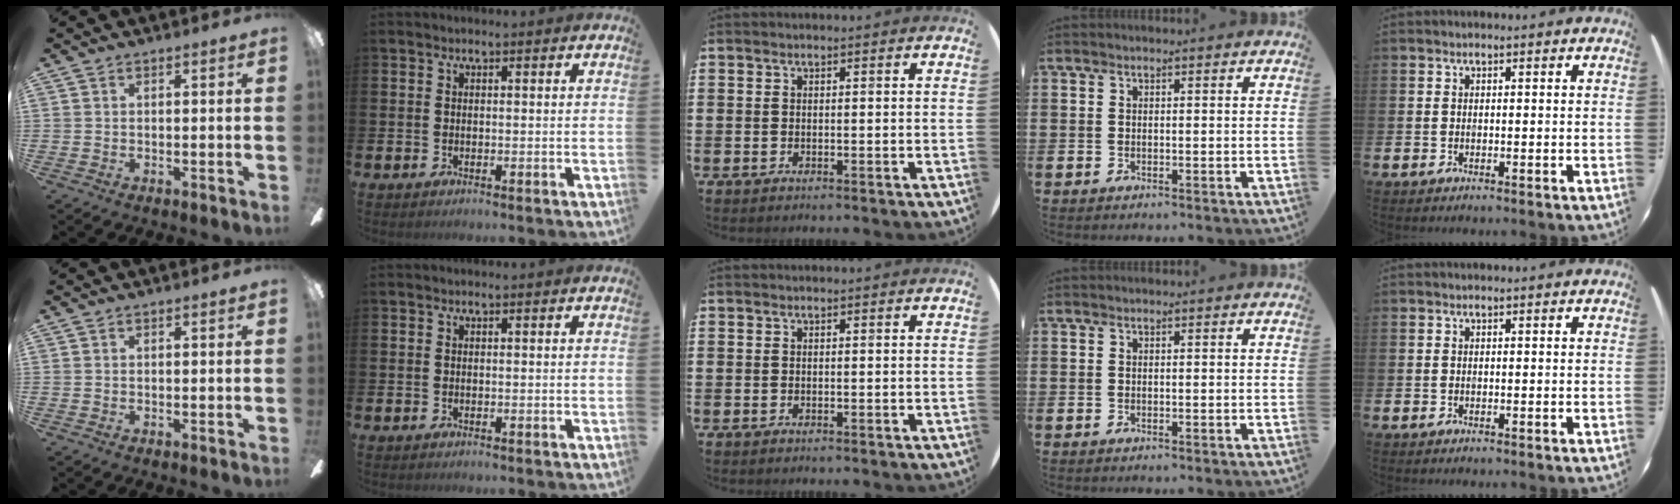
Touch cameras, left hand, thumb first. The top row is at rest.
{}